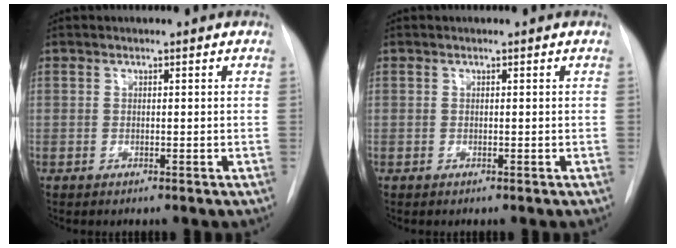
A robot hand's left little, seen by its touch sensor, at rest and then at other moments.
{"total": 0.0}